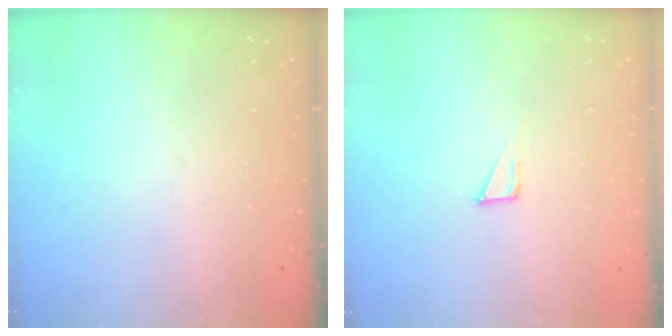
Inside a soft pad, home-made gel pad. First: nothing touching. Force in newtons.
{"total": 2.6, "press": 2.6, "slide": 0.1}